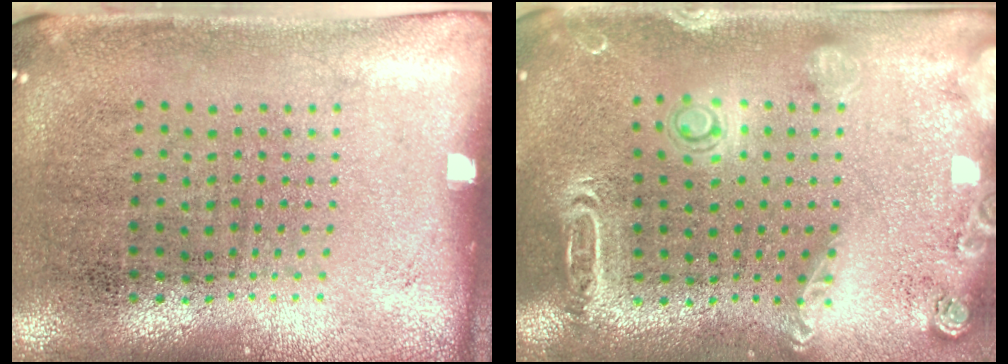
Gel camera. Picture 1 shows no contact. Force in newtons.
{"total": 2.0, "press": 1.9, "slide": 0.5}